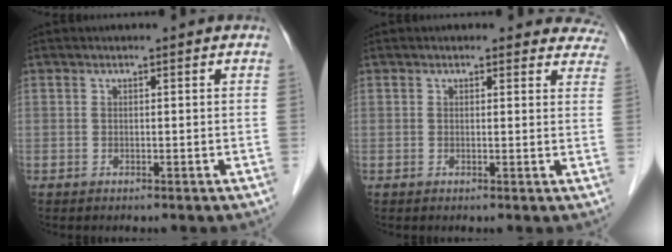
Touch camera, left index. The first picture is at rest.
{"total": 6.1, "force": [5.5, 2.4, 0.2], "torque": [0.040, -0.012, 0.025]}